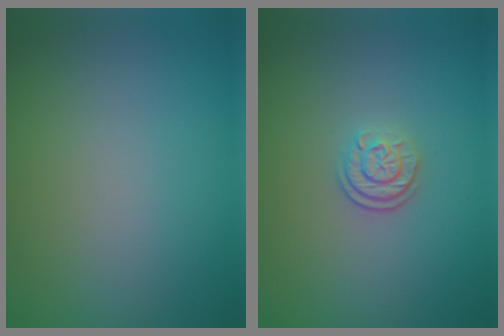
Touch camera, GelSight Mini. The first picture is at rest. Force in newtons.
{"total": 2.1, "press": 1.7, "slide": 1.3}